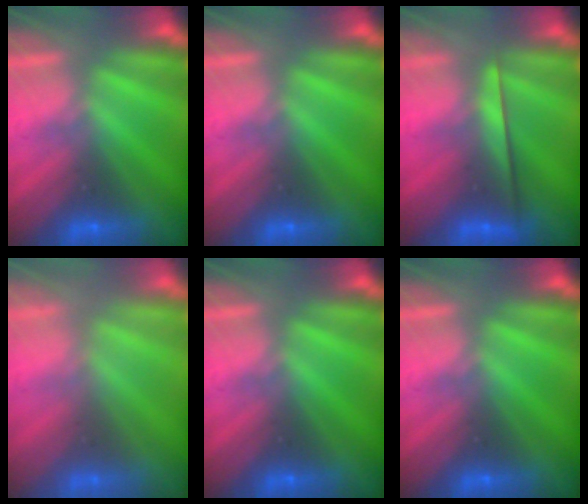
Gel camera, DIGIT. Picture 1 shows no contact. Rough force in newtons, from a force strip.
{"total": 0.0}
{"total": 2.2}
{"total": 2.8}
{"total": 0.0}
{"total": 0.0}